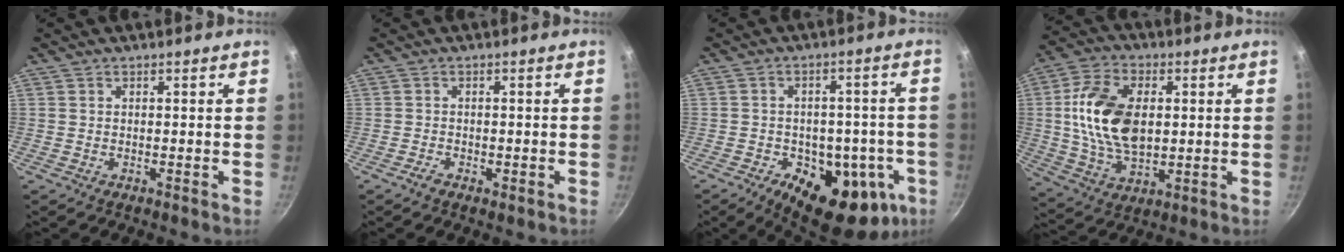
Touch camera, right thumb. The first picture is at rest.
{"total": 2.3, "force": [-1.2, 1.1, 1.6], "torque": [-0.031, 0.003, -0.023]}
{"total": 19.6, "force": [-8.1, 11.4, 13.8], "torque": [-0.147, 0.017, -0.102]}
{"total": 16.5, "force": [1.8, 10.2, 12.9], "torque": [-0.226, -0.002, 0.033]}